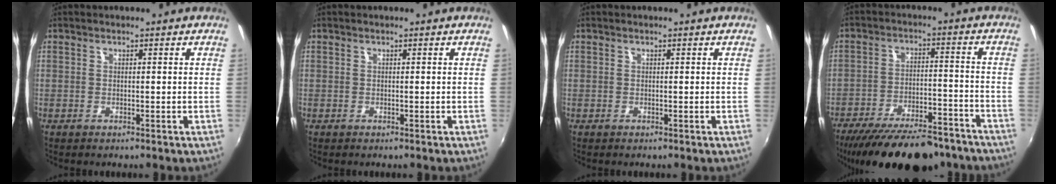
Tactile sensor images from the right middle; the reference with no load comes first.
{"total": 0.0}
{"total": 0.0}
{"total": 21.6, "force": [-18.1, 6.3, 10.0], "torque": [-0.184, -0.017, -0.249]}